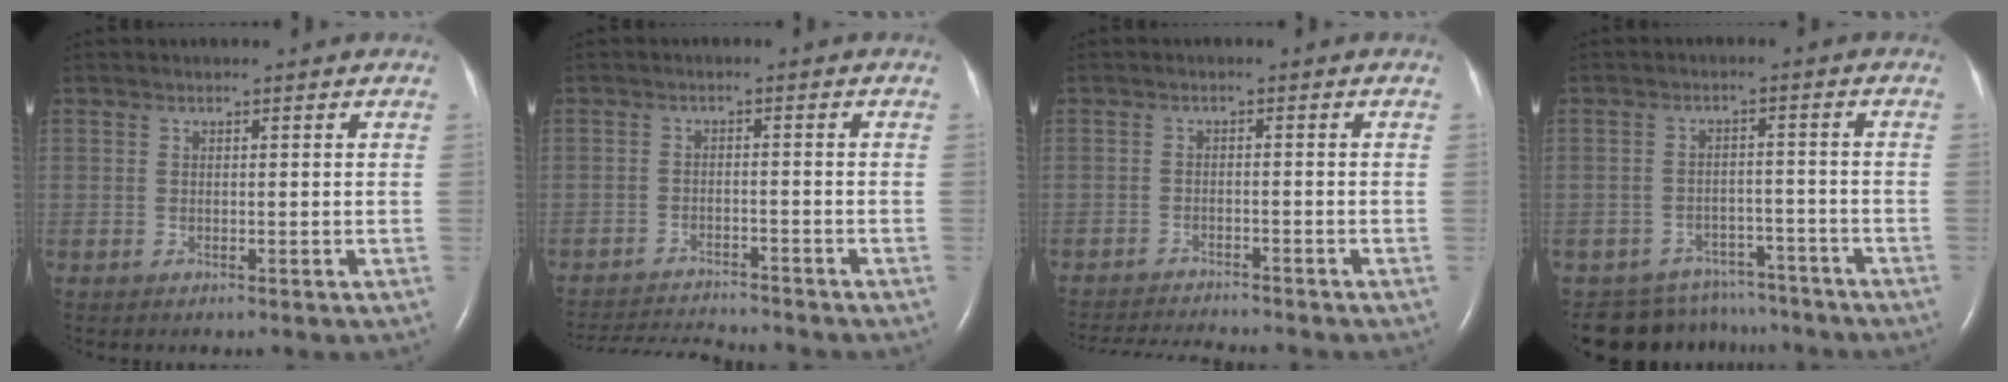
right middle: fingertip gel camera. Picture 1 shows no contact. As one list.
[{"total": 9.3, "force": [-9.1, 0.3, 2.1], "torque": [-0.038, -0.007, -0.142]}, {"total": 9.7, "force": [-9.2, 0.5, 3.1], "torque": [-0.048, -0.013, -0.139]}, {"total": 9.5, "force": [-8.6, 4.0, -0.2], "torque": [0.003, 0.019, -0.111]}]